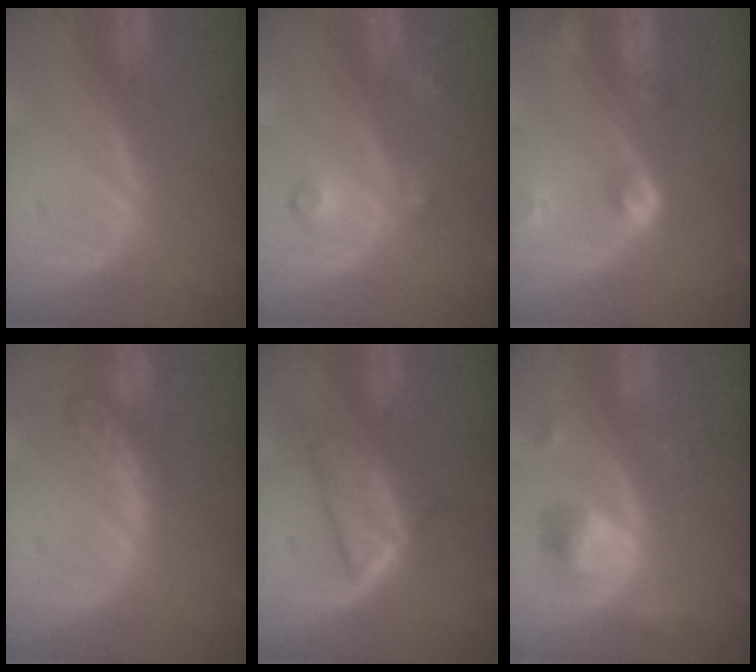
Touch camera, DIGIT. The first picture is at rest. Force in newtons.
{"total": 3.6, "press": 3.3, "slide": 1.5}
{"total": 4.9, "press": 4.4, "slide": 2.1}
{"total": 5.2, "press": 5.1, "slide": 1.3}
{"total": 5.8, "press": 5.5, "slide": 1.7}
{"total": 5.5, "press": 5.2, "slide": 1.8}